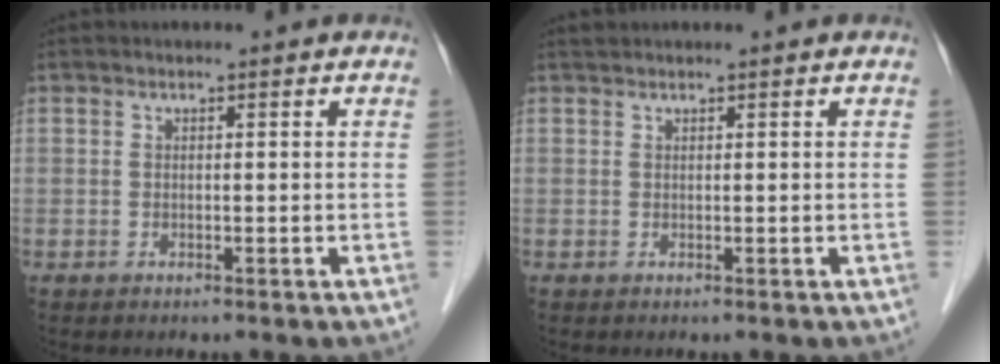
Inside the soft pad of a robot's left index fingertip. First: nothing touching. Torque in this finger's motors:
{"motor_torque": [0.16, -0.16, -0.01, -0.01]}